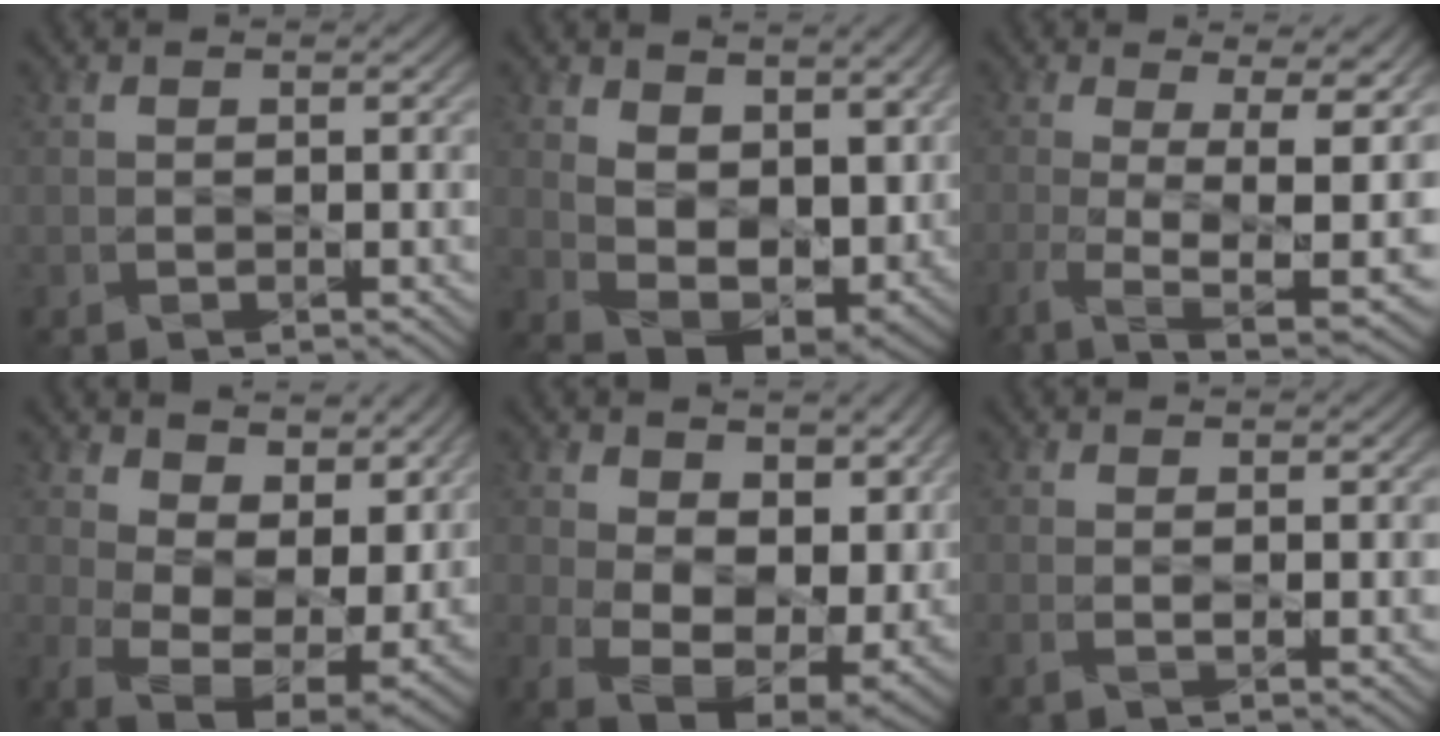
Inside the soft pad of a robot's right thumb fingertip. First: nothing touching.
{"total": 10.8, "force": [3.8, 6.6, 7.7], "torque": [-0.160, -0.016, 0.074]}
{"total": 10.9, "force": [-1.4, 3.3, 10.3], "torque": [-0.191, -0.011, -0.016]}
{"total": 11.5, "force": [5.5, 6.8, 7.6], "torque": [-0.164, -0.017, 0.099]}
{"total": 13.8, "force": [2.8, 8.9, 10.1], "torque": [-0.191, -0.033, 0.067]}
{"total": 1.2, "force": [0.2, 0.3, 1.2], "torque": [-0.026, 0.000, 0.001]}